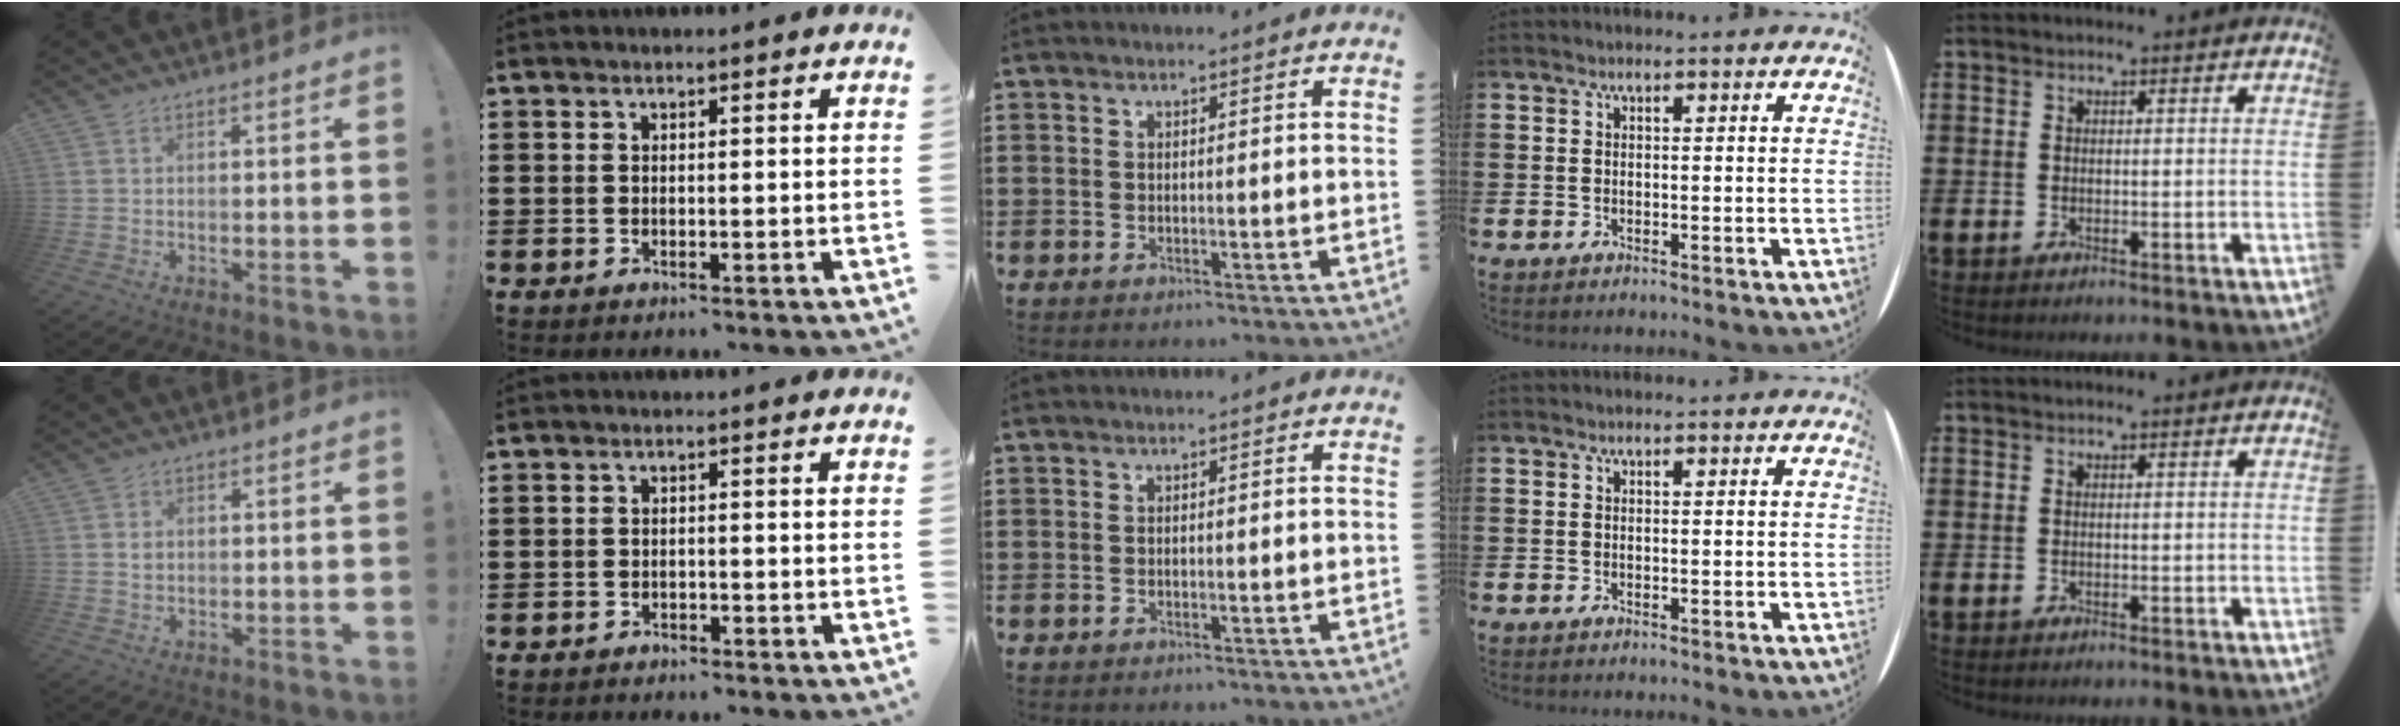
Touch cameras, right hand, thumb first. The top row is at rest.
{"thumb": {"total": 0.9, "force": [0.3, 0.7, 0.3], "torque": [0.007, -0.003, 0.002]}, "index": {"total": 1.0, "force": [-0.9, 0.3, 0.0], "torque": [-0.003, 0.004, -0.021]}}